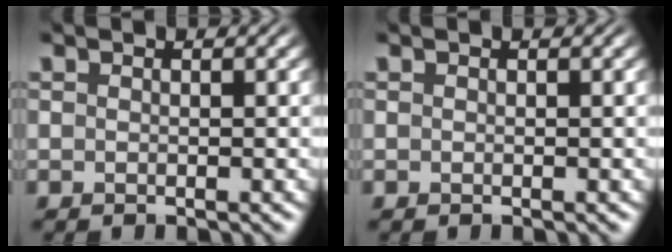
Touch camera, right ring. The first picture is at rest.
{"total": 0.0}